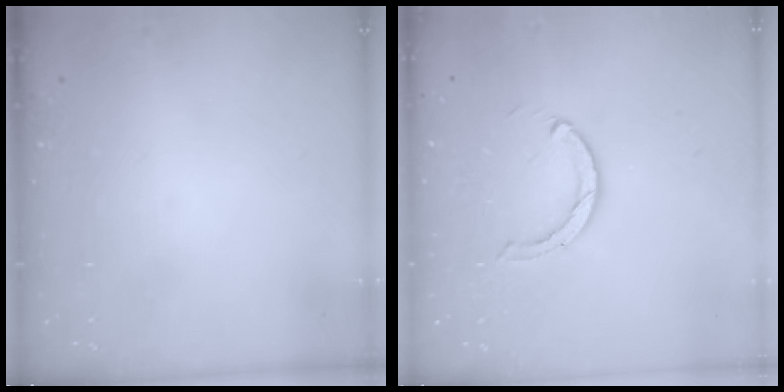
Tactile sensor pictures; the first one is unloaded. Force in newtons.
{"total": 3.6, "press": 3.5, "slide": 0.5}